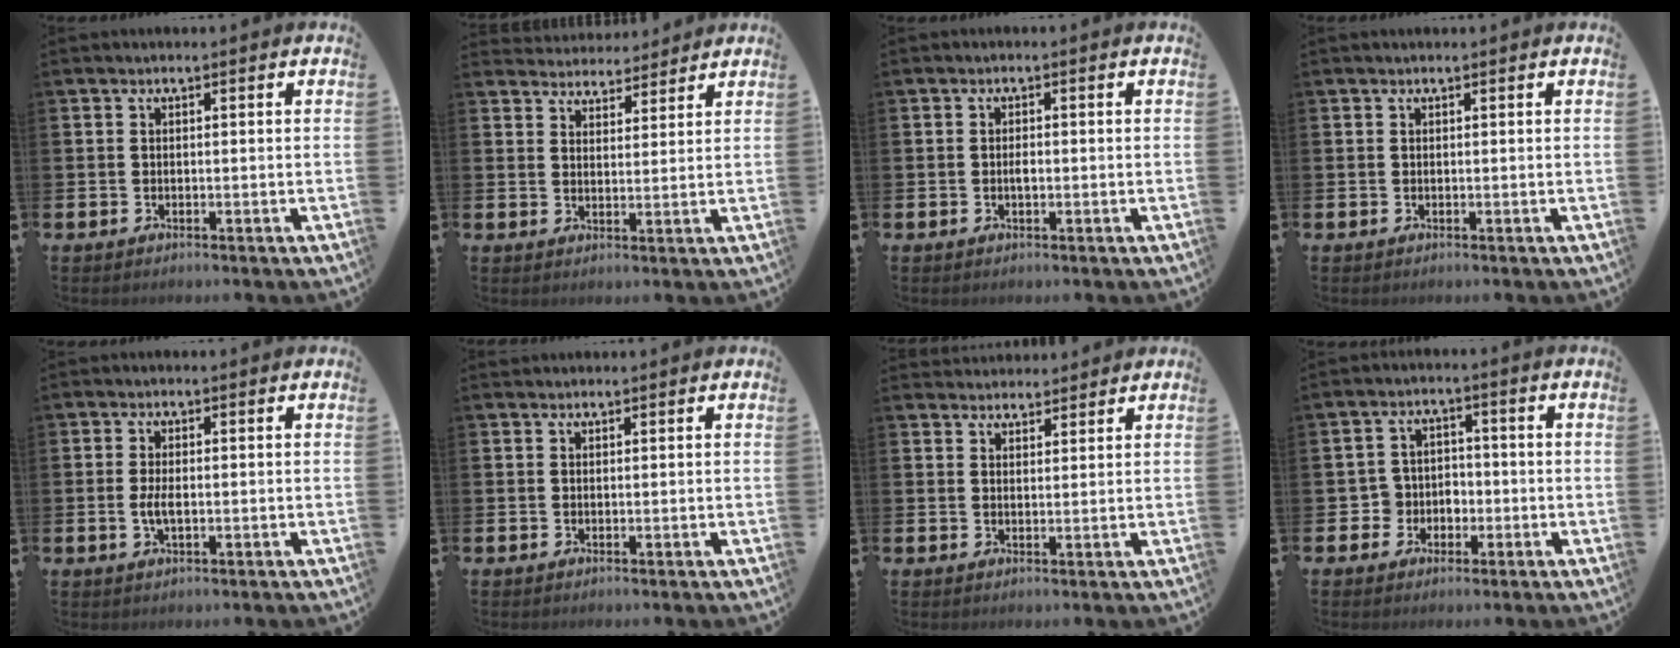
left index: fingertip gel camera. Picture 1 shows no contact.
{"total": 4.3, "force": [4.2, 0.8, -0.4], "torque": [-0.006, -0.025, 0.077]}
{"total": 1.1, "force": [-0.2, 0.5, 1.0], "torque": [-0.019, 0.000, -0.004]}
{"total": 0.0}
{"total": 2.6, "force": [-0.2, 1.1, 2.3], "torque": [-0.044, 0.001, -0.005]}
{"total": 0.7, "force": [0.6, 0.3, 0.0], "torque": [0.009, -0.001, 0.009]}
{"total": 2.8, "force": [2.7, 0.7, -0.3], "torque": [0.007, -0.013, 0.049]}
{"total": 4.0, "force": [-1.3, 3.8, 0.4], "torque": [-0.025, 0.007, -0.031]}